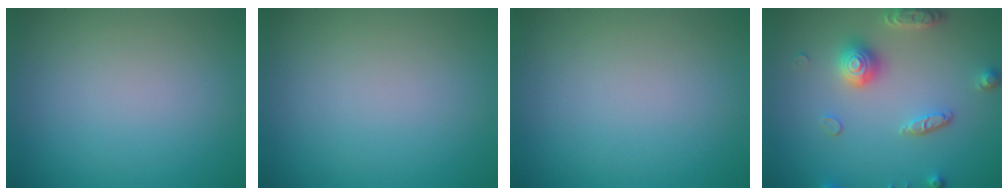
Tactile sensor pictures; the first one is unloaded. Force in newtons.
{"total": 0.0}
{"total": 0.0}
{"total": 4.2, "press": 3.5, "slide": 2.3}